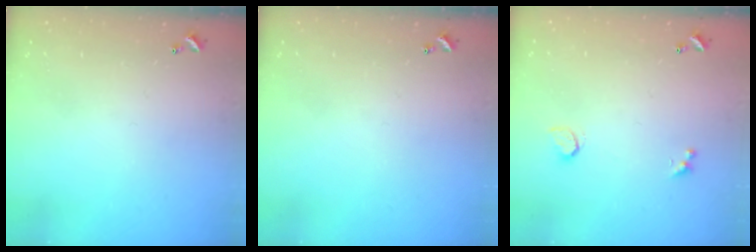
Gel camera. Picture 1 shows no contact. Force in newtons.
{"total": 0.0}
{"total": 1.0, "press": 0.8, "slide": 0.5}